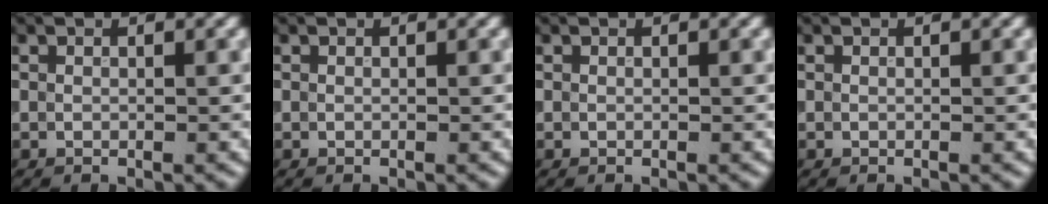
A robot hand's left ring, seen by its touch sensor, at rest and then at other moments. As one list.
[{"total": 0.0}, {"total": 0.0}, {"total": 0.0}]